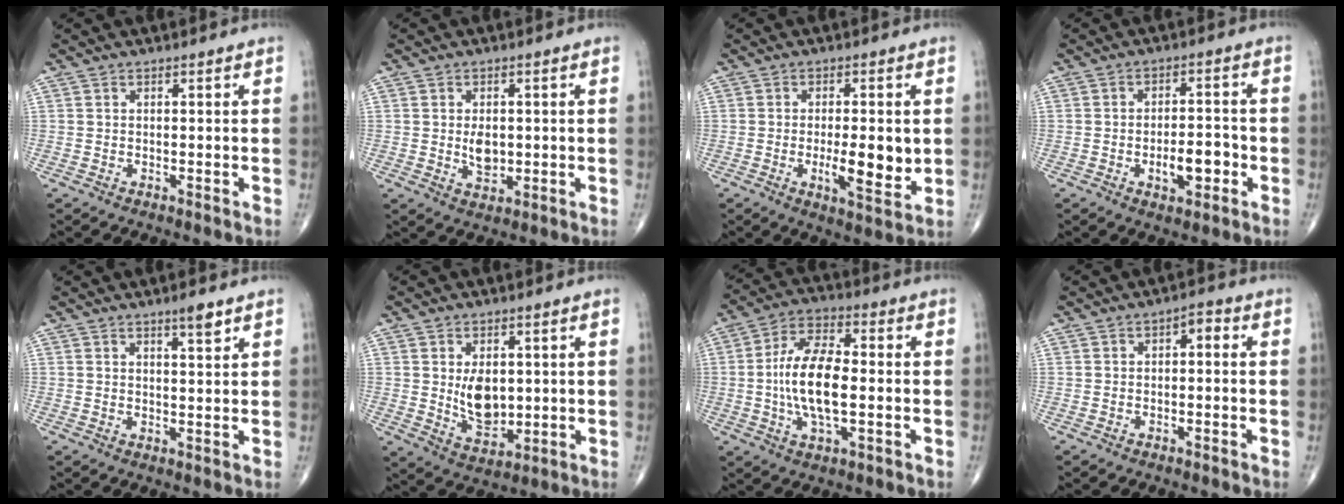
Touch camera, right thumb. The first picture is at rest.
{"total": 4.2, "force": [0.1, 2.7, 3.2], "torque": [-0.041, -0.005, 0.007]}
{"total": 8.6, "force": [-0.6, 2.8, 8.1], "torque": [-0.119, -0.015, -0.006]}
{"total": 6.9, "force": [-2.2, 3.3, 5.6], "torque": [-0.075, 0.016, -0.031]}
{"total": 3.1, "force": [2.1, 0.5, 2.3], "torque": [-0.029, -0.014, 0.033]}
{"total": 8.3, "force": [0.8, 5.3, 6.3], "torque": [-0.080, -0.017, 0.028]}
{"total": 13.4, "force": [-1.0, 6.0, 11.9], "torque": [-0.228, 0.014, -0.024]}
{"total": 2.3, "force": [0.0, 1.3, 1.9], "torque": [-0.011, 0.018, -0.009]}